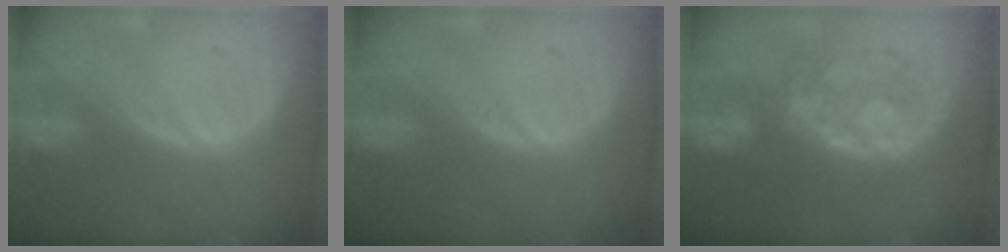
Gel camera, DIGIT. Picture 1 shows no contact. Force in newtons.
{"total": 0.0}
{"total": 7.7, "press": 7.6, "slide": 0.7}